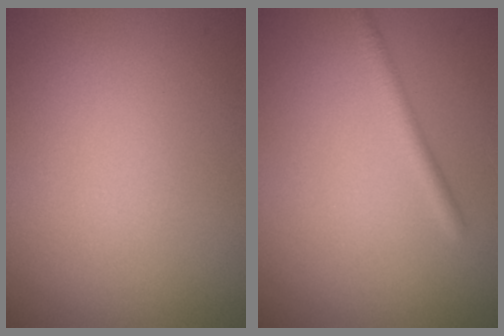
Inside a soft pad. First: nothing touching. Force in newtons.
{"total": 1.6, "press": 1.6, "slide": 0.1}